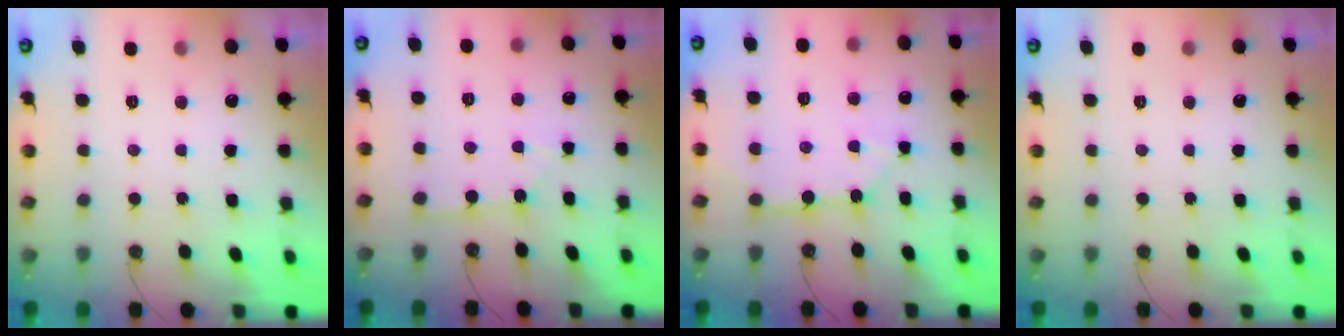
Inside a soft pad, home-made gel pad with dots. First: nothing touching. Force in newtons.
{"total": 2.2, "press": 2.2, "slide": 0.4}
{"total": 11.4, "press": 11.3, "slide": 1.1}
{"total": 0.0}